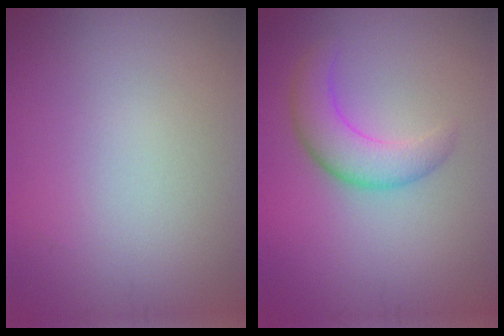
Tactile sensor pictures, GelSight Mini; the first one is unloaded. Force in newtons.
{"total": 3.6, "press": 3.6, "slide": 0.1}